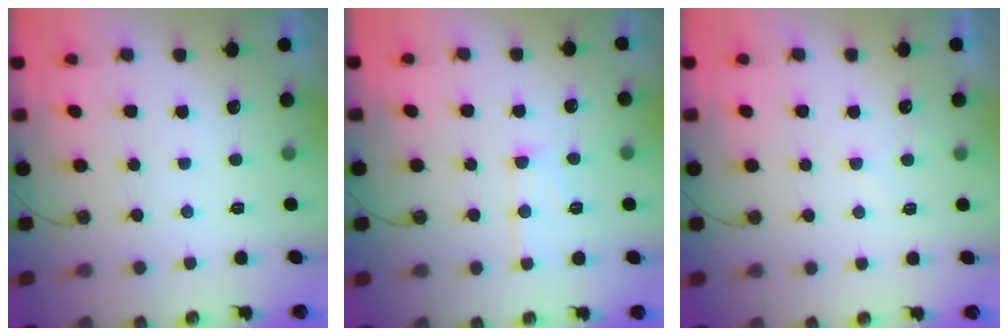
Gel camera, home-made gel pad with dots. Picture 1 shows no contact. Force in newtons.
{"total": 8.9, "press": 8.9, "slide": 0.7}
{"total": 3.9, "press": 3.9, "slide": 0.6}